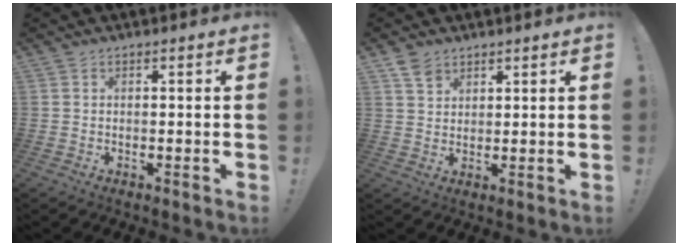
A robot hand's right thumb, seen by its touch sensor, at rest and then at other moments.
{"total": 4.0, "force": [2.9, 2.4, 1.4], "torque": [-0.020, -0.013, 0.053]}